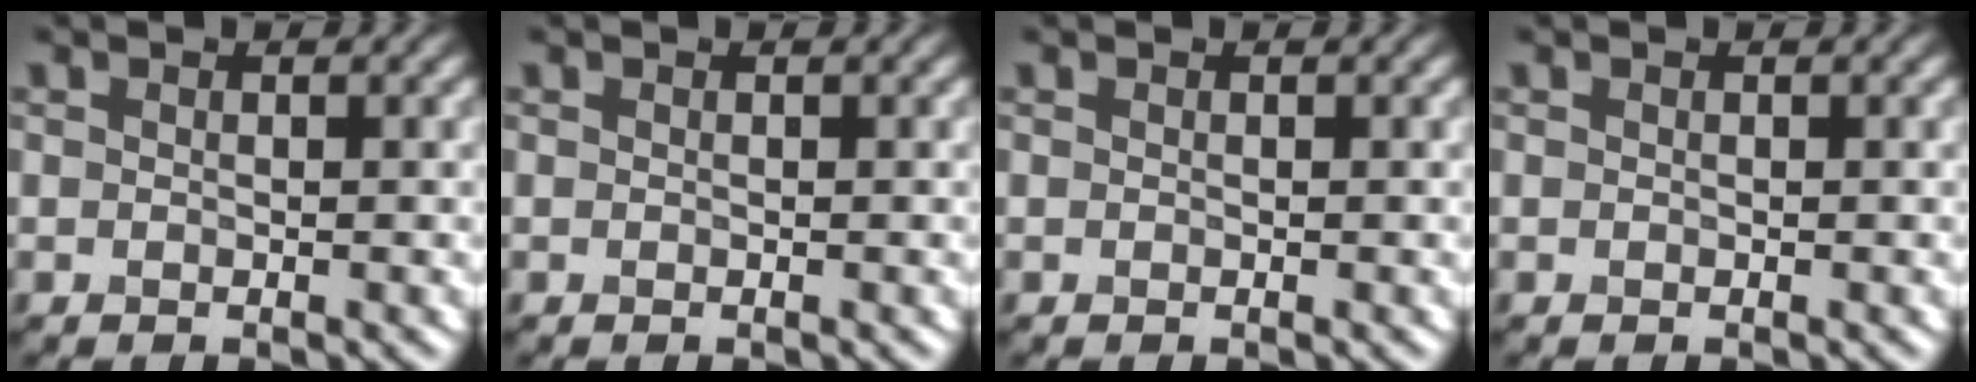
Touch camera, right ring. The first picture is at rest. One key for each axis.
{"total": 0.0}
{"total": 0.0}
{"total": 0.0}